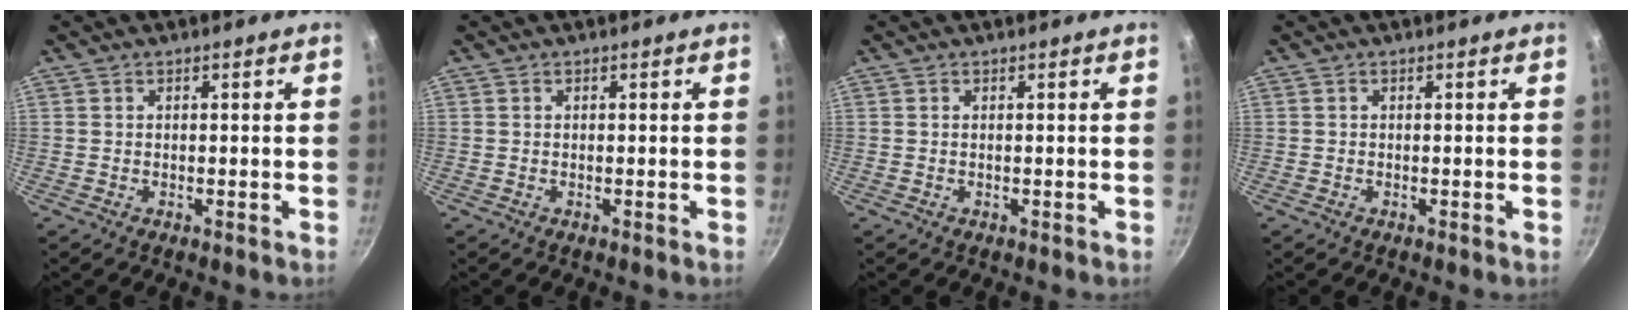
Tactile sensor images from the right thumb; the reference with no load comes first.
{"total": 0.0}
{"total": 0.0}
{"total": 0.0}